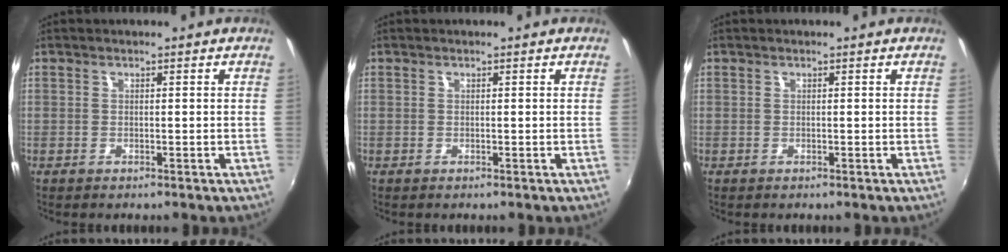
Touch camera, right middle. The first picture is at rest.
{"total": 0.0}
{"total": 0.0}